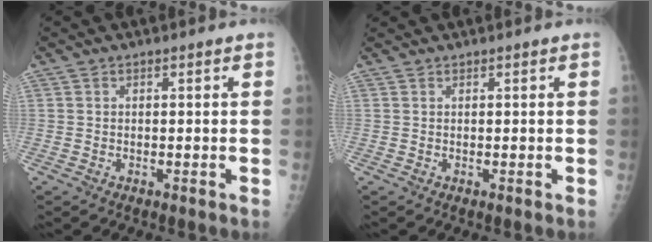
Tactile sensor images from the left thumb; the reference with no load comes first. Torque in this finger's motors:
{"motor_torque": [0.00, 0.00, 0.07, 0.07, 0.00]}